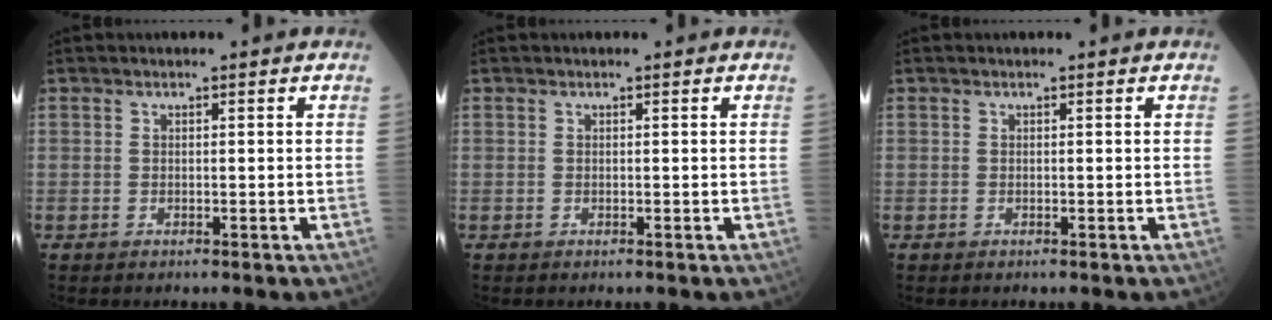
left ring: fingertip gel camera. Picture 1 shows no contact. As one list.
[{"total": 0.0}, {"total": 0.0}]